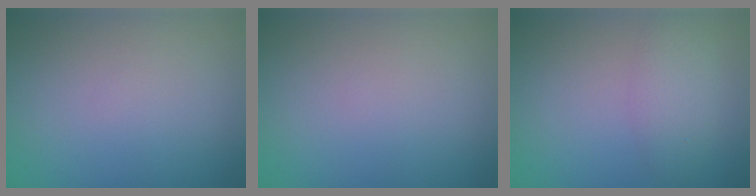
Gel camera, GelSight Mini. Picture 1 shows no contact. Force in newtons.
{"total": 0.0}
{"total": 2.6, "press": 2.6, "slide": 0.2}